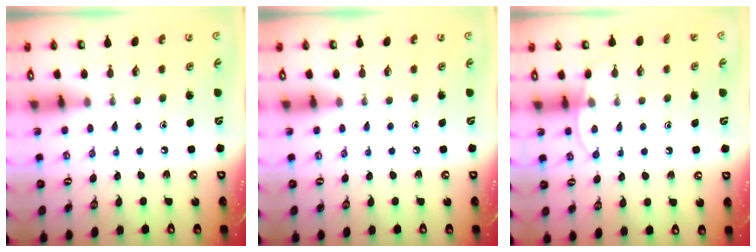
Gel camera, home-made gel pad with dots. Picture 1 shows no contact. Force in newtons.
{"total": 0.0}
{"total": 5.6, "press": 5.6, "slide": 0.7}